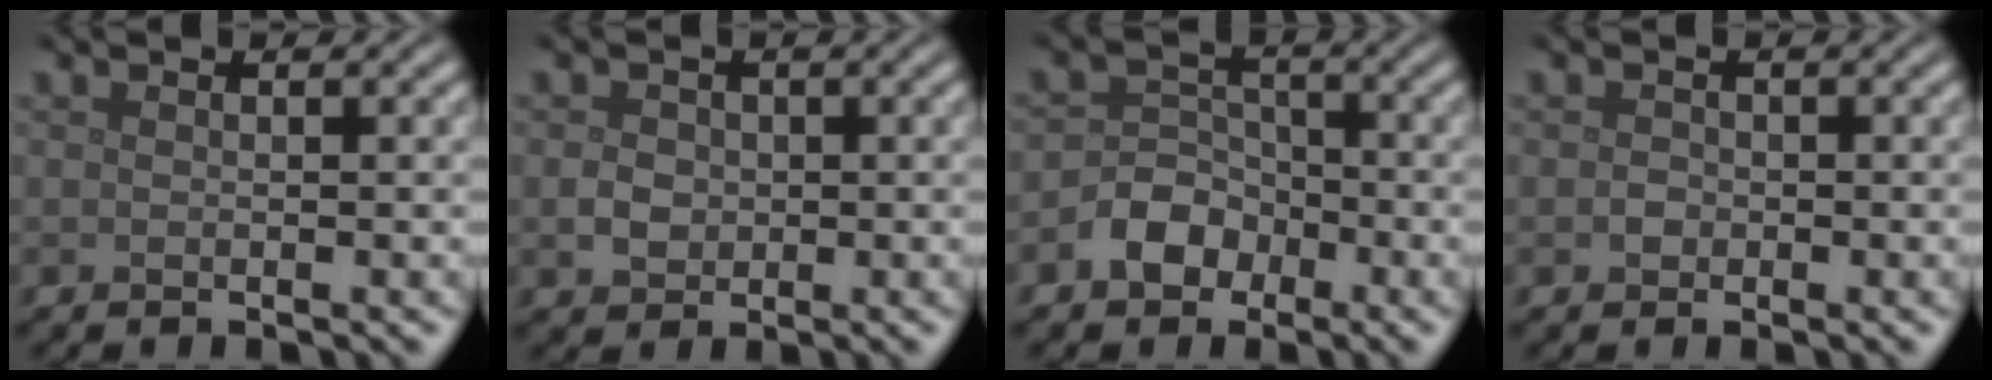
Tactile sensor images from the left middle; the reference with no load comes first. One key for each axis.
{"total": 1.8, "fx": -0.2, "fy": 1.6, "fz": 0.8, "tx": -0.012, "ty": -0.001, "tz": -0.006}
{"total": 3.3, "fx": -1.8, "fy": 2.5, "fz": 1.2, "tx": -0.016, "ty": 0.008, "tz": -0.035}
{"total": 0.8, "fx": -0.3, "fy": 0.7, "fz": 0.3, "tx": -0.004, "ty": -0.003, "tz": -0.008}